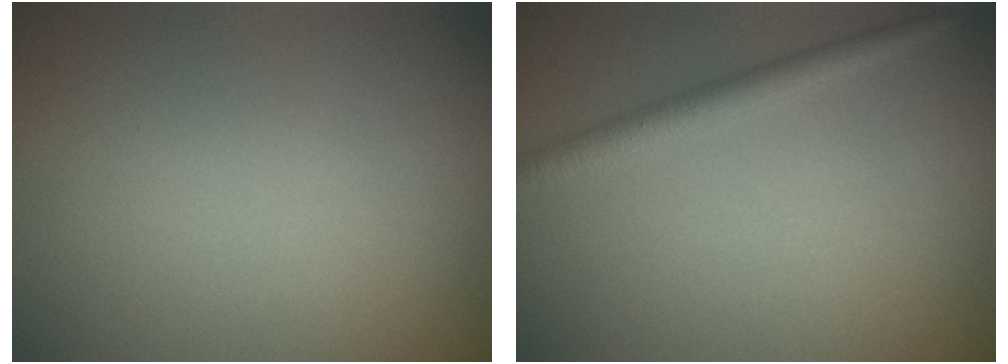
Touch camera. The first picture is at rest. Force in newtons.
{"total": 2.2, "press": 2.2, "slide": 0.1}